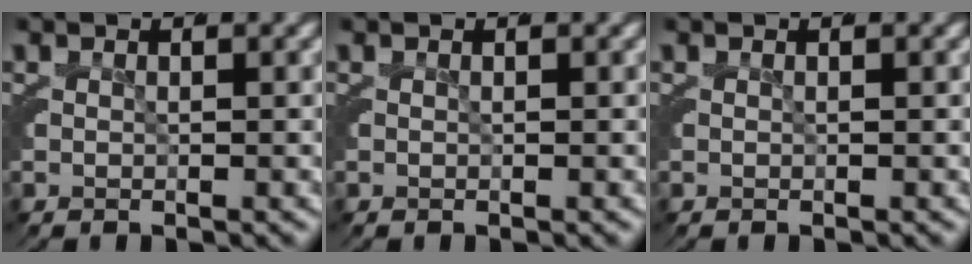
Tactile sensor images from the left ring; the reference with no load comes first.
{"total": 0.0}
{"total": 0.0}